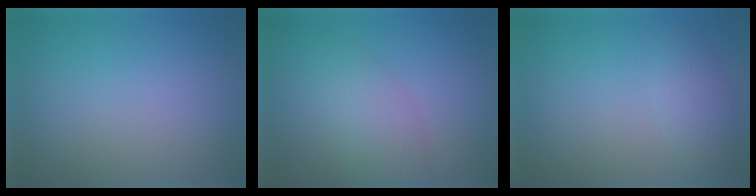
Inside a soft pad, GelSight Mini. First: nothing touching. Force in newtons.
{"total": 3.1, "press": 3.1, "slide": 0.2}
{"total": 1.7, "press": 1.7, "slide": 0.1}